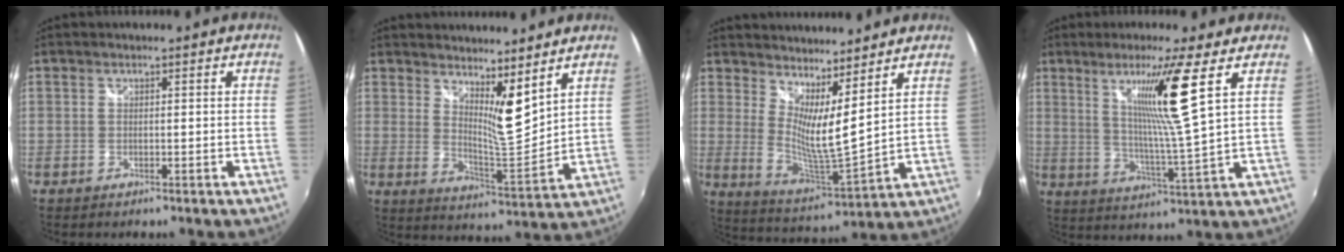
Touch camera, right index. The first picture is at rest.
{"total": 8.8, "force": [6.2, 1.4, 6.1], "torque": [-0.086, -0.014, 0.101]}
{"total": 10.7, "force": [7.4, 0.5, 7.7], "torque": [-0.112, -0.020, 0.125]}
{"total": 10.9, "force": [5.0, -2.2, 9.5], "torque": [-0.161, -0.008, 0.091]}